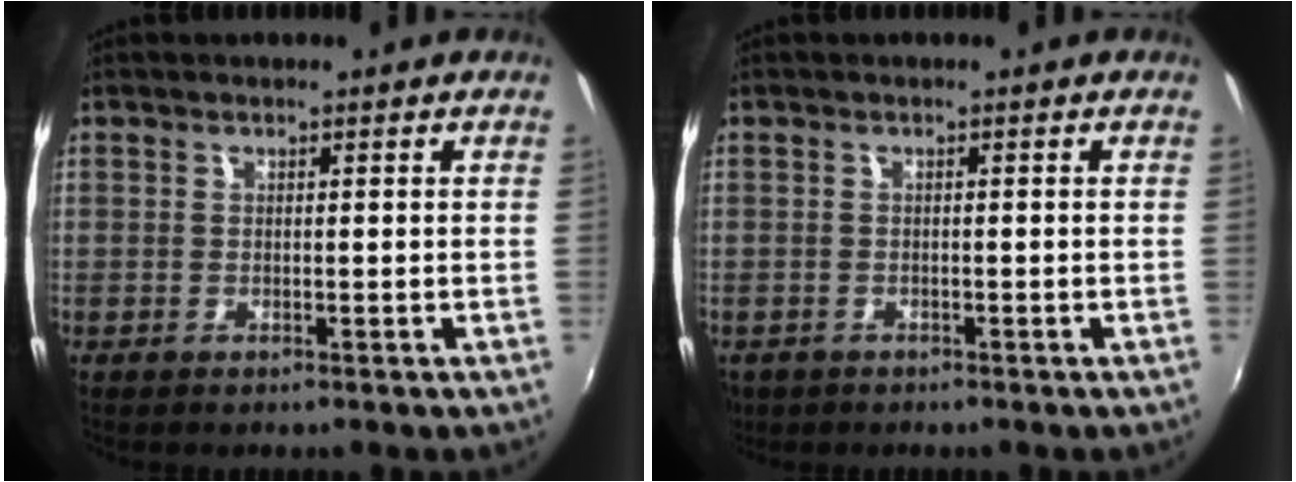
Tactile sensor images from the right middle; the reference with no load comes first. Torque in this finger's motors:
{"motor_torque": [0.05, -0.32, 0.16, 0.10]}